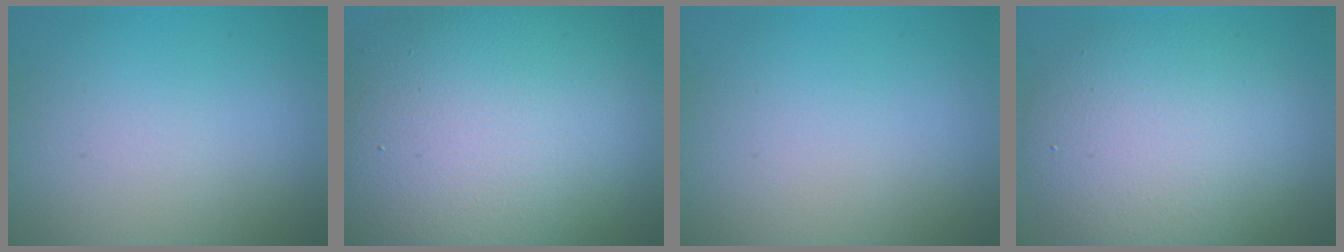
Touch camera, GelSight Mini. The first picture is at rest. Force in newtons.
{"total": 16.6, "press": 16.6, "slide": 0.4}
{"total": 0.0}
{"total": 9.0, "press": 9.0, "slide": 0.2}